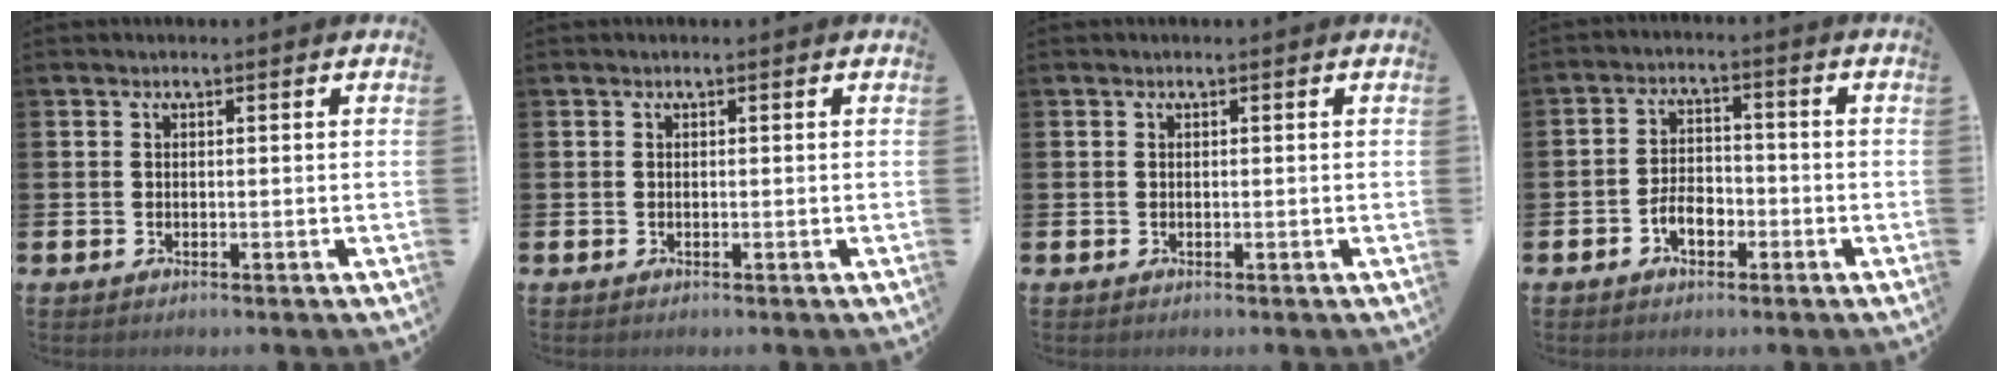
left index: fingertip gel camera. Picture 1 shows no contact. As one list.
[{"total": 0.0}, {"total": 0.0}, {"total": 3.9, "force": [-1.9, 2.2, 2.5], "torque": [-0.043, 0.006, -0.036]}]